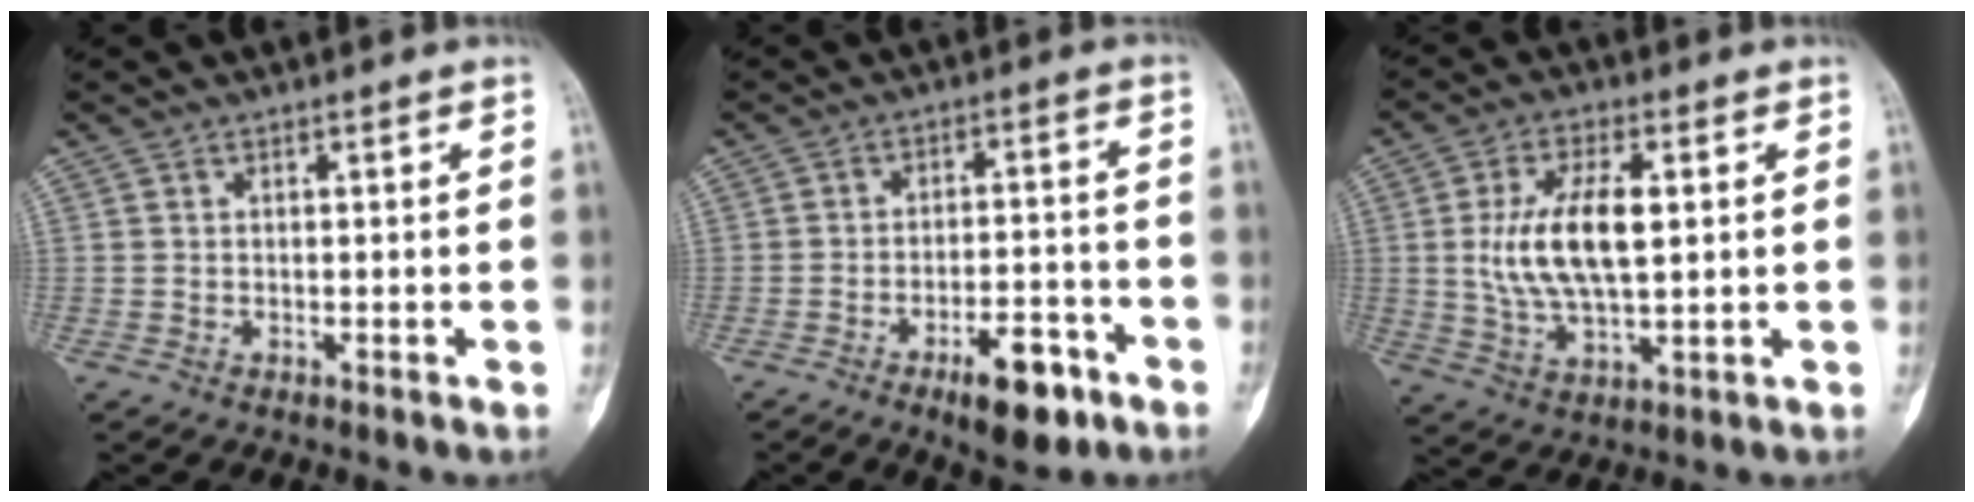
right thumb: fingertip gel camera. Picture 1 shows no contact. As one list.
[{"total": 9.8, "force": [-5.5, 3.8, 7.2], "torque": [-0.095, 0.032, -0.080]}, {"total": 13.0, "force": [1.6, 5.8, 11.5], "torque": [-0.218, -0.002, 0.033]}]